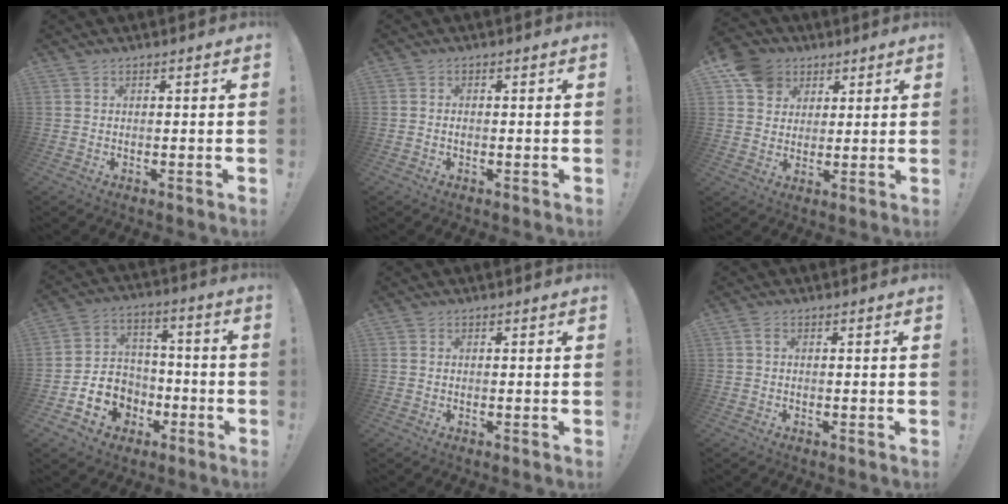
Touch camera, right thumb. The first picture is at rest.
{"total": 0.8, "force": [-0.5, 0.5, 0.3], "torque": [-0.004, 0.002, -0.010]}
{"total": 10.1, "force": [4.4, 8.4, 3.3], "torque": [-0.039, -0.022, 0.089]}
{"total": 11.3, "force": [-4.8, 9.4, 3.8], "torque": [-0.056, 0.028, -0.080]}
{"total": 0.6, "force": [0.0, 0.6, 0.1], "torque": [0.000, 0.002, 0.000]}
{"total": 1.2, "force": [0.2, 0.6, 1.0], "torque": [-0.014, 0.002, 0.002]}